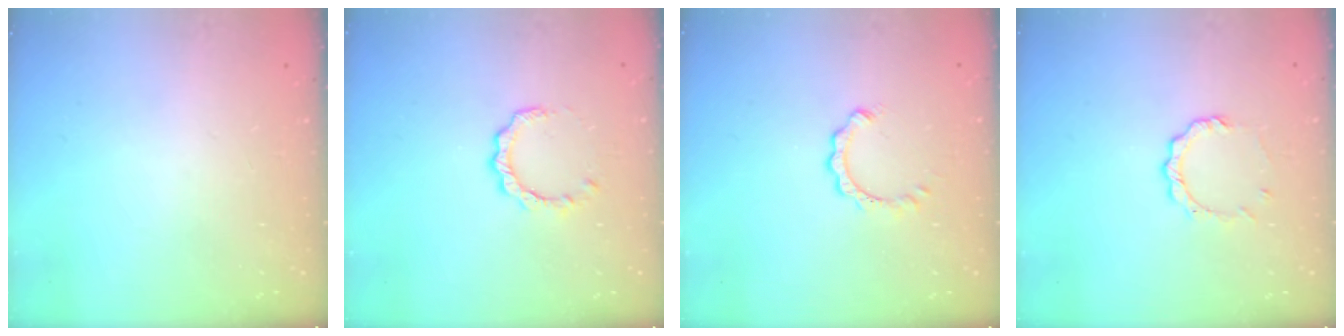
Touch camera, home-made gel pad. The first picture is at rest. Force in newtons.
{"total": 5.3, "press": 5.3, "slide": 0.5}
{"total": 3.7, "press": 3.7, "slide": 0.2}
{"total": 5.5, "press": 5.5, "slide": 0.5}